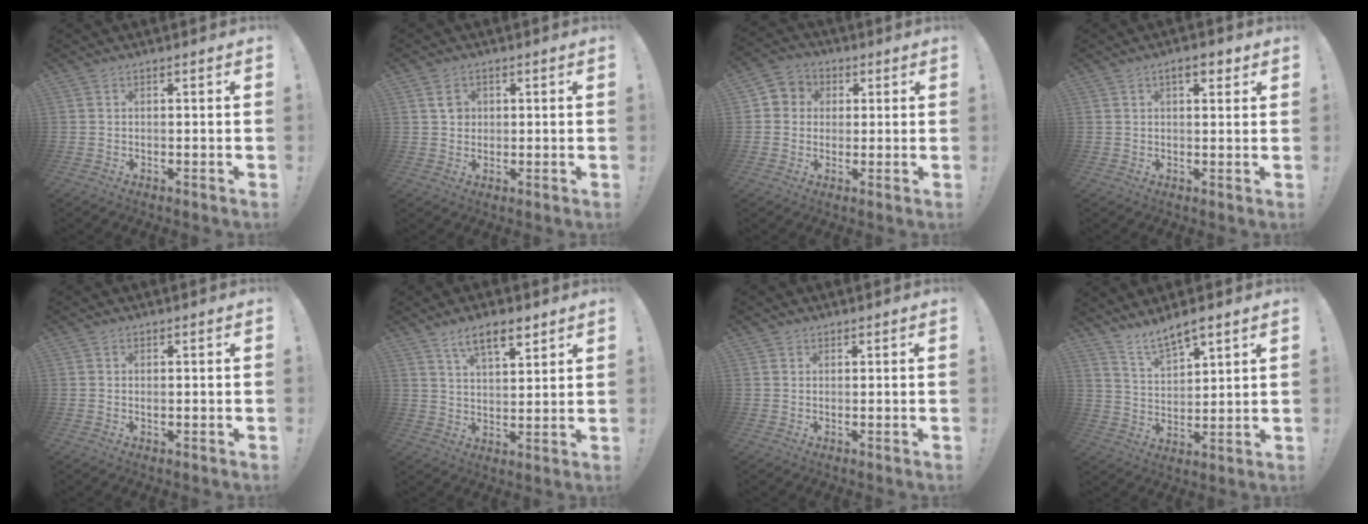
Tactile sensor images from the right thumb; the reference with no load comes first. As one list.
[{"total": 3.2, "force": [1.0, 2.9, 0.9], "torque": [0.009, -0.006, 0.012]}, {"total": 5.7, "force": [-0.1, 5.6, 1.3], "torque": [-0.007, 0.008, 0.000]}, {"total": 4.5, "force": [2.5, 1.8, 3.3], "torque": [-0.037, -0.007, 0.037]}, {"total": 0.5, "force": [0.1, 0.5, 0.2], "torque": [0.000, 0.000, 0.002]}, {"total": 9.0, "force": [6.2, 3.1, 5.6], "torque": [-0.081, -0.031, 0.109]}, {"total": 0.9, "force": [0.8, 0.4, 0.1], "torque": [0.002, -0.003, 0.015]}, {"total": 8.0, "force": [6.9, 2.6, 3.1], "torque": [-0.057, -0.048, 0.130]}]